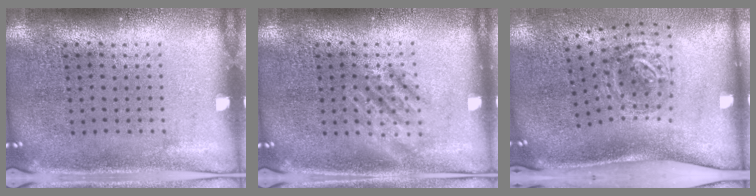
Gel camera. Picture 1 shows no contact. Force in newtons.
{"total": 2.0, "press": 2.0, "slide": 0.3}
{"total": 1.9, "press": 1.2, "slide": 1.5}